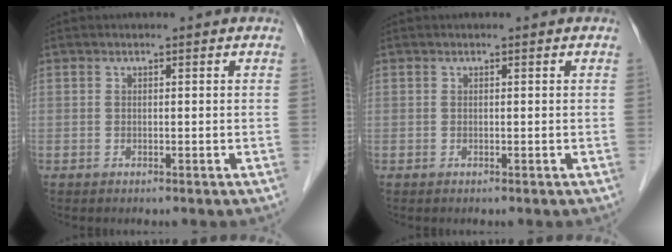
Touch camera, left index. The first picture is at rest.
{"total": 0.0}